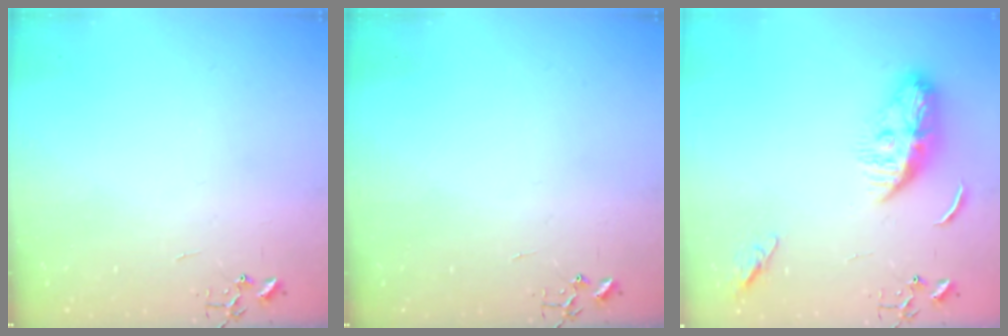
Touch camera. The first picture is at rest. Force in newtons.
{"total": 0.0}
{"total": 10.4, "press": 10.4, "slide": 1.2}